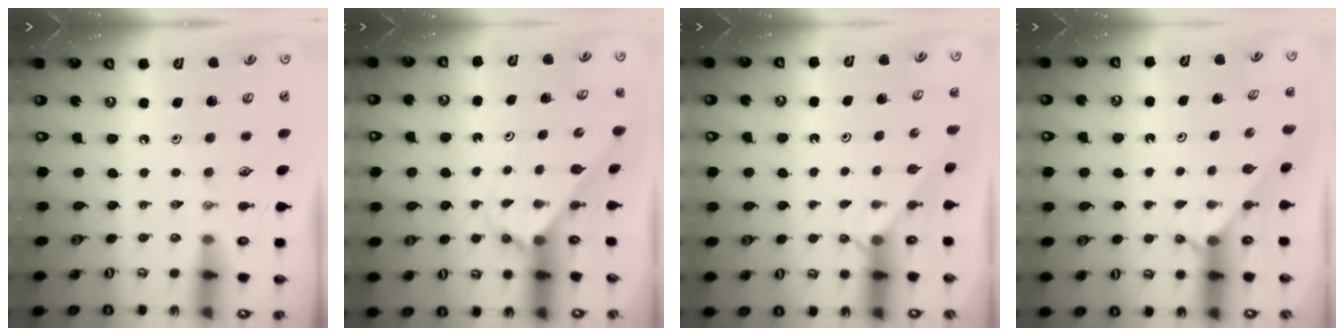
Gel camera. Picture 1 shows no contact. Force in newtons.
{"total": 2.7, "press": 2.7, "slide": 0.2}
{"total": 2.1, "press": 2.1, "slide": 0.1}
{"total": 2.4, "press": 2.4, "slide": 0.2}